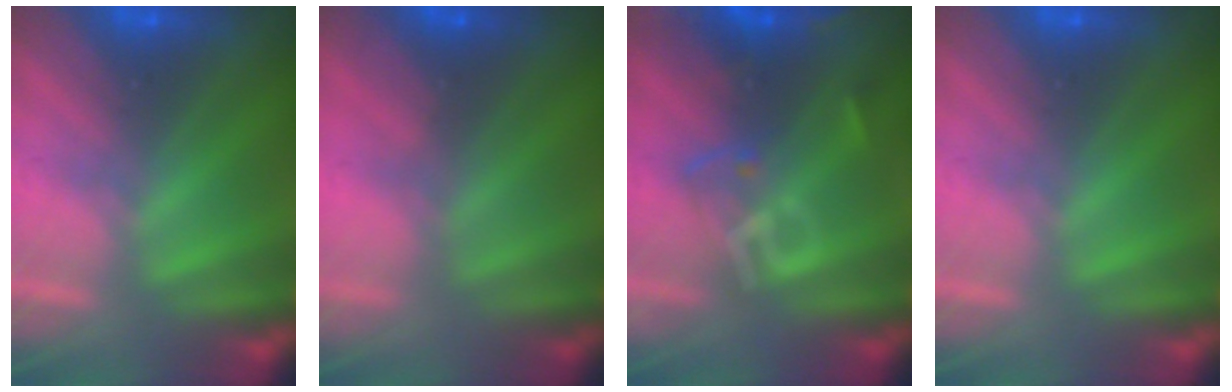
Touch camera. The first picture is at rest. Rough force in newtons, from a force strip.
{"total": 3.5}
{"total": 2.4}
{"total": 0.0}